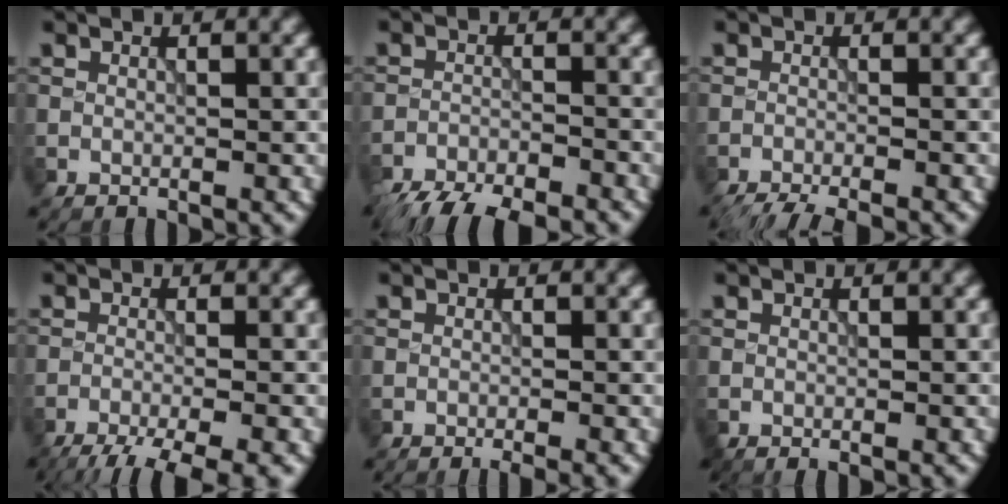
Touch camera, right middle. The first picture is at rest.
{"total": 9.1, "force": [-8.3, 2.1, 3.0], "torque": [-0.057, -0.028, -0.132]}
{"total": 5.7, "force": [-5.1, 1.0, 2.2], "torque": [-0.034, -0.021, -0.079]}
{"total": 7.7, "force": [-5.8, 1.7, 4.7], "torque": [-0.074, -0.025, -0.092]}
{"total": 2.4, "force": [-1.4, 0.6, 1.8], "torque": [-0.017, -0.001, -0.022]}
{"total": 1.0, "force": [-0.8, 0.2, 0.6], "torque": [-0.001, -0.004, -0.011]}